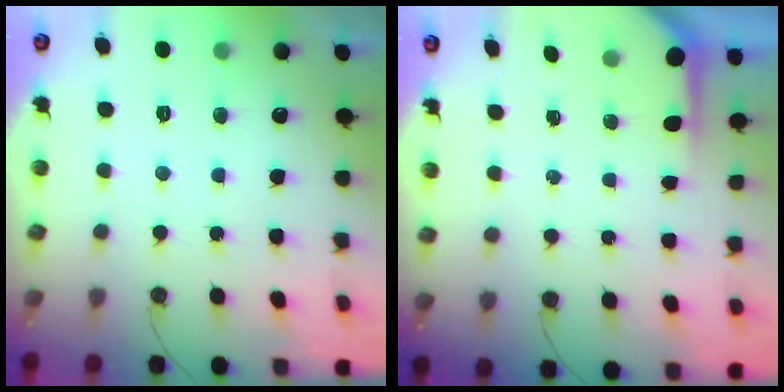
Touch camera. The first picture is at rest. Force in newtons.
{"total": 3.3, "press": 3.3, "slide": 0.3}